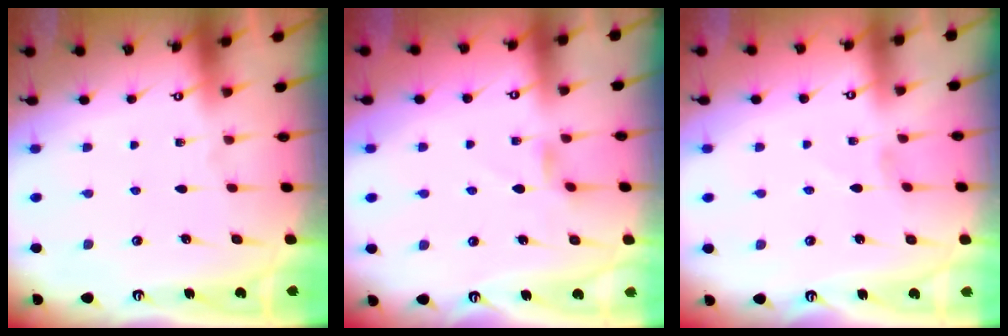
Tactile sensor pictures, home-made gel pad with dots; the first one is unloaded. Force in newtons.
{"total": 2.7, "press": 2.6, "slide": 0.4}
{"total": 0.9, "press": 0.9, "slide": 0.1}